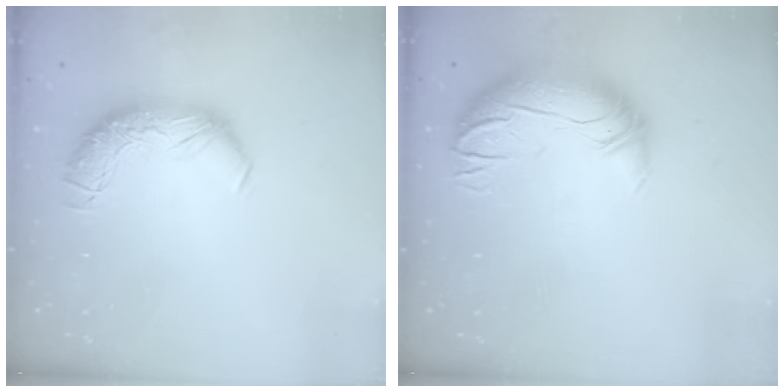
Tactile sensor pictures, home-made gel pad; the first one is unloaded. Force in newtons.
{"total": 3.0, "press": 0.4, "slide": 2.9}